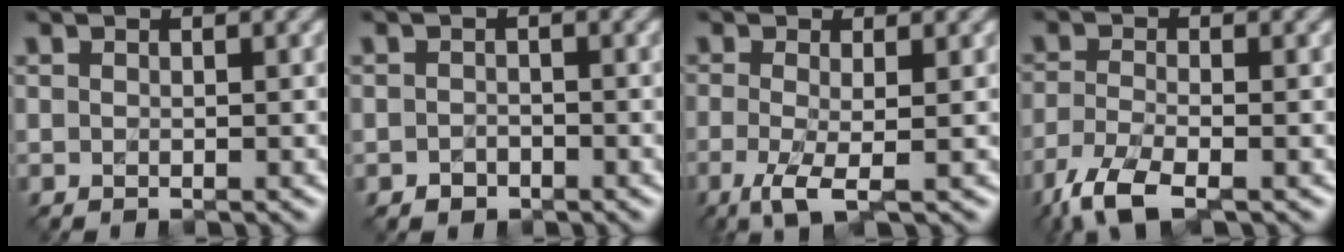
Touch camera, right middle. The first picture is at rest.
{"total": 0.6, "force": [-0.4, 0.3, -0.4], "torque": [0.001, 0.010, -0.007]}
{"total": 3.3, "force": [-1.2, 0.6, 2.9], "torque": [-0.071, -0.002, -0.031]}
{"total": 4.5, "force": [-3.3, 1.1, 2.9], "torque": [-0.077, -0.005, -0.075]}